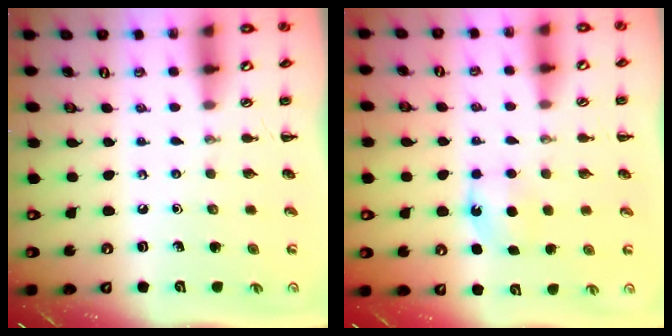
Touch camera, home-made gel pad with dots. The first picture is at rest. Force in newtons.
{"total": 5.7, "press": 5.4, "slide": 1.7}